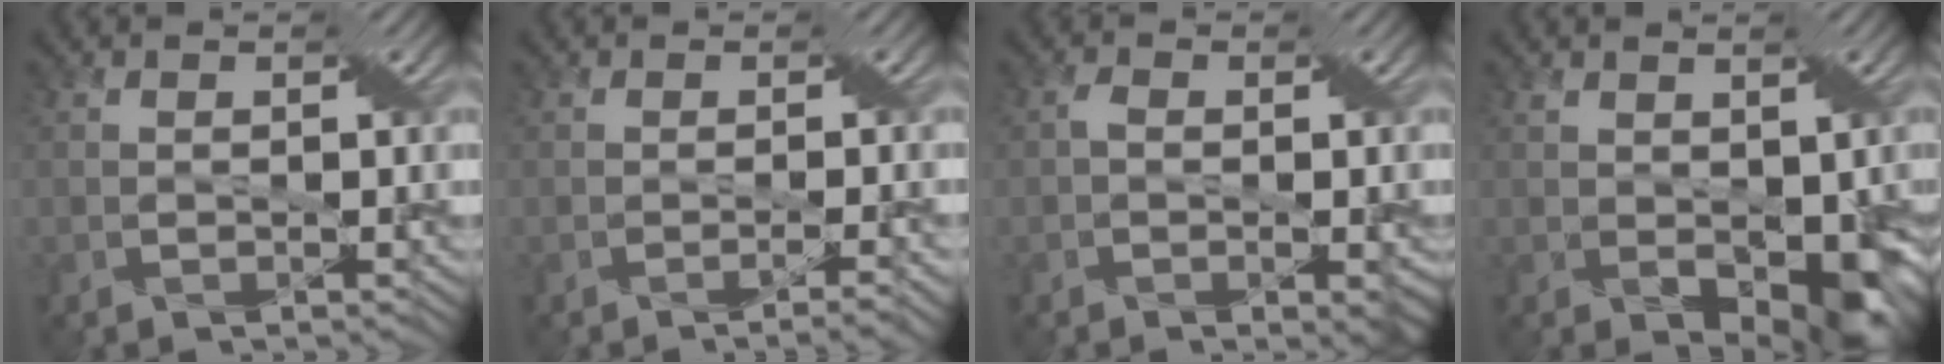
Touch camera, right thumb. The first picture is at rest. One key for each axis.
{"total": 1.8, "fx": -1.3, "fy": -0.6, "fz": 1.1, "tx": -0.016, "ty": 0.002, "tz": -0.022}
{"total": 3.8, "fx": -1.0, "fy": 1.9, "fz": 3.2, "tx": -0.046, "ty": -0.003, "tz": -0.017}
{"total": 6.9, "fx": -0.6, "fy": 4.3, "fz": 5.3, "tx": -0.092, "ty": -0.032, "tz": 0.006}